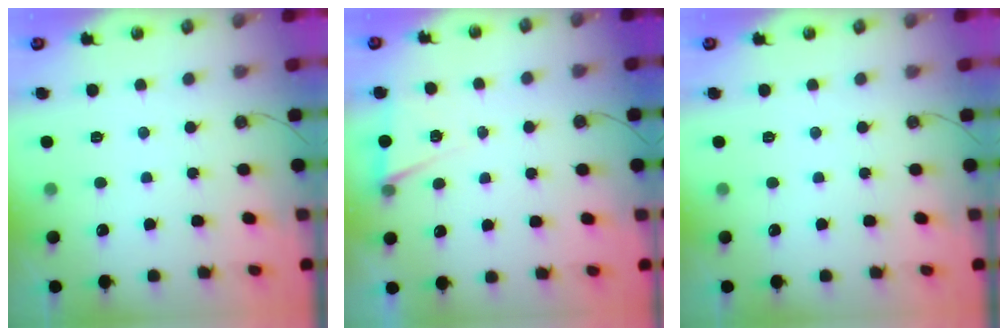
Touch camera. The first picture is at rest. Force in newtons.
{"total": 6.1, "press": 4.1, "slide": 4.6}
{"total": 0.0}